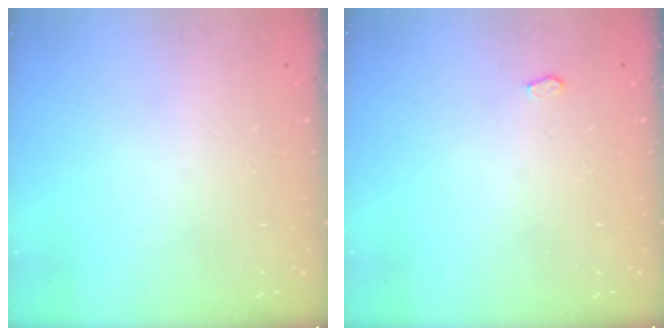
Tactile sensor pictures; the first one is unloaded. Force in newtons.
{"total": 2.3, "press": 2.3, "slide": 0.3}